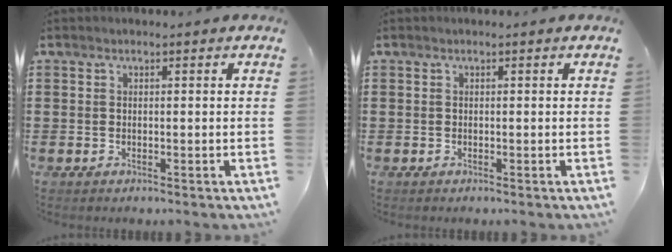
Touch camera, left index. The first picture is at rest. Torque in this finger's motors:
{"motor_torque": [0.14, 0.14, 0.00, -0.01]}